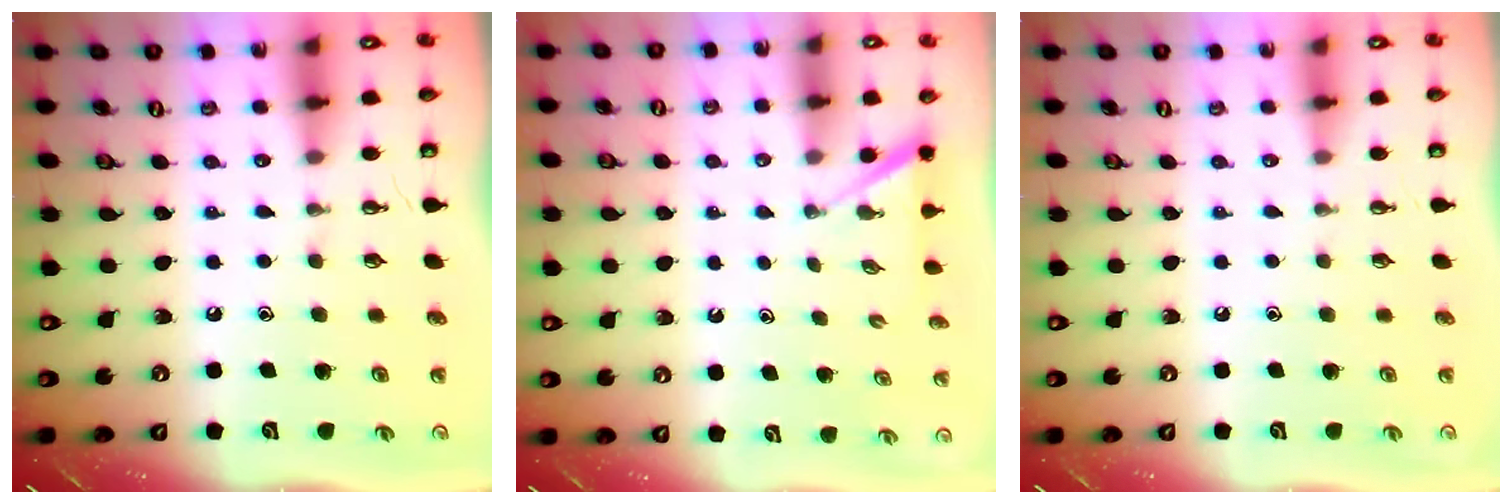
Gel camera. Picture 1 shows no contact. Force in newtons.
{"total": 1.2, "press": 1.2, "slide": 0.1}
{"total": 0.0}